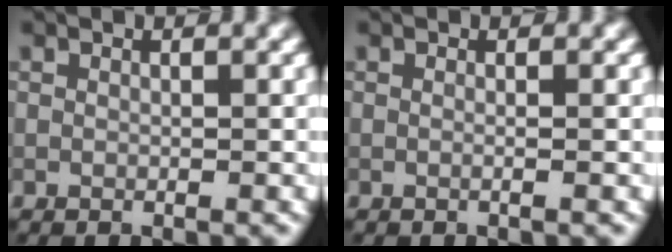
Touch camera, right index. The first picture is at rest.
{"total": 1.3, "force": [0.1, 0.6, 1.2], "torque": [-0.005, -0.010, -0.015]}